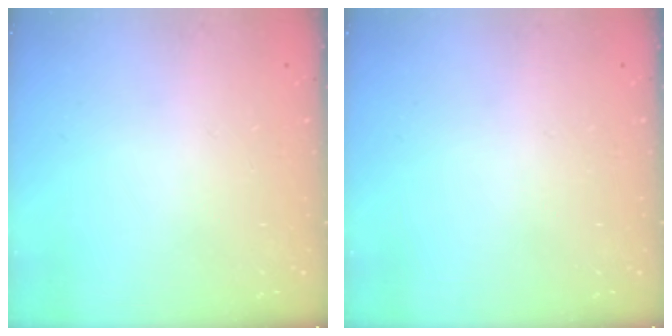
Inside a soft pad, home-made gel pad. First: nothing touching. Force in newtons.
{"total": 0.0}